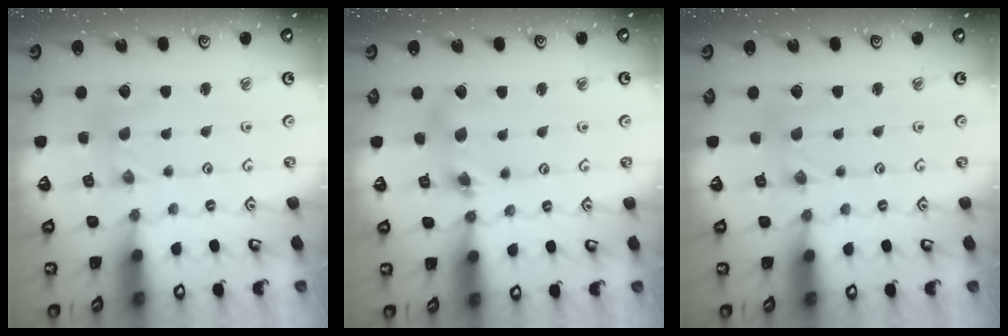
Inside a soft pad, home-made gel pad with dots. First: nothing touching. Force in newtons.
{"total": 7.6, "press": 7.5, "slide": 0.9}
{"total": 0.0}